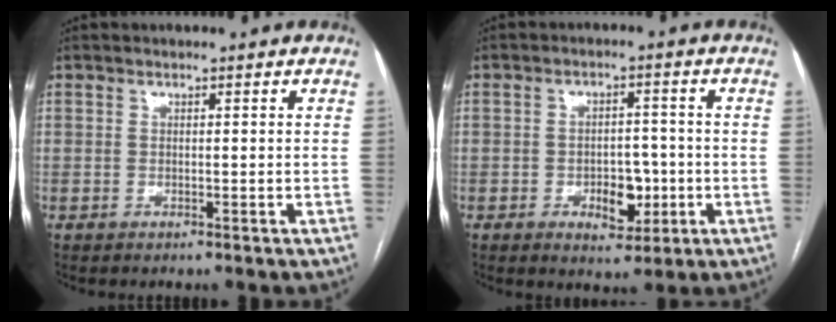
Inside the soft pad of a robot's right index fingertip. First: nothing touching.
{"total": 6.0, "force": [-1.7, 3.3, 4.7], "torque": [-0.064, 0.007, -0.017]}